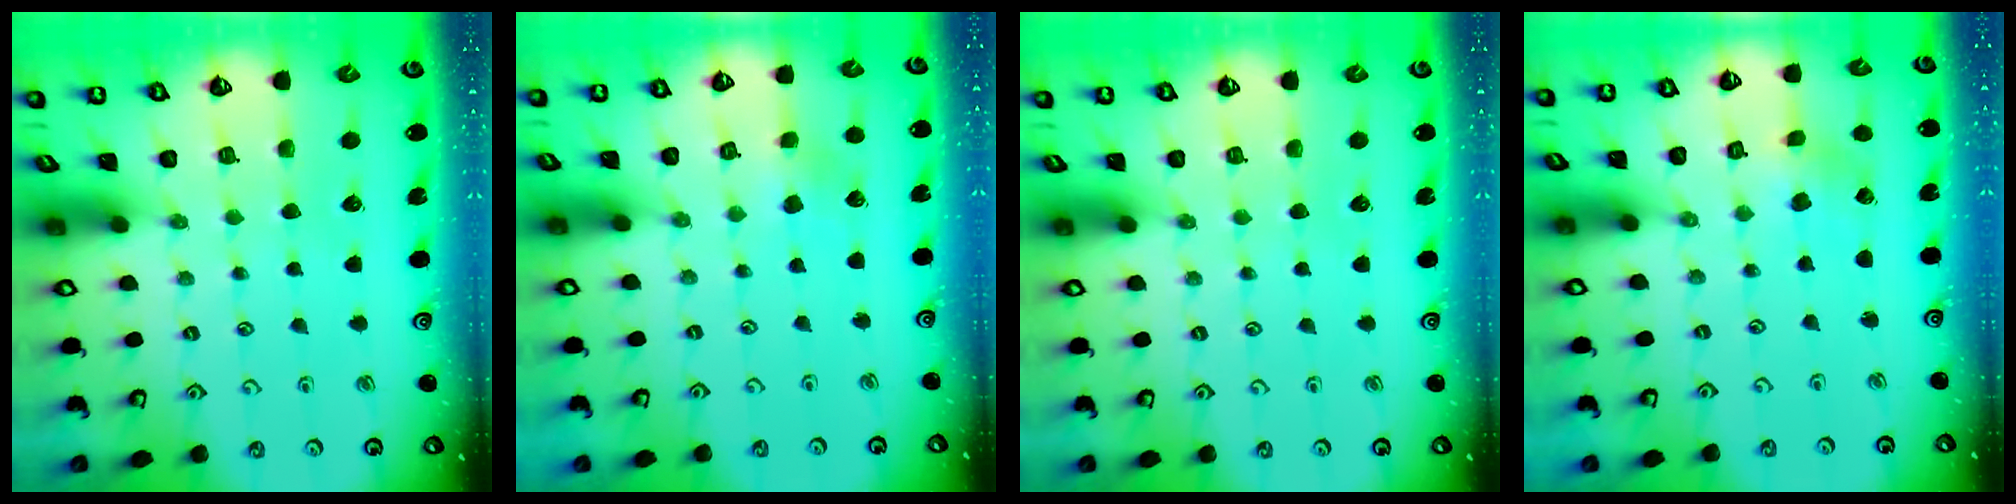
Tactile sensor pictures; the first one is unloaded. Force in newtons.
{"total": 3.3, "press": 3.3, "slide": 0.3}
{"total": 0.0}
{"total": 1.2, "press": 1.1, "slide": 0.2}